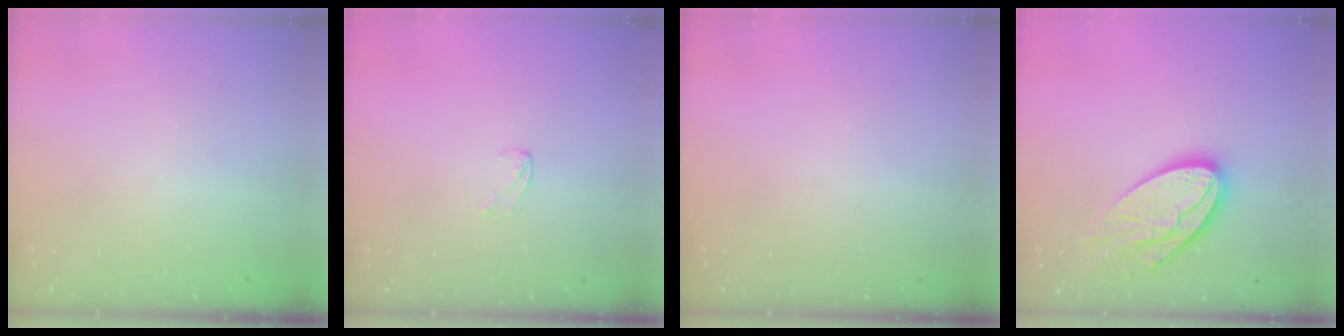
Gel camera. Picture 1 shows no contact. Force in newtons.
{"total": 3.6, "press": 3.6, "slide": 0.2}
{"total": 0.0}
{"total": 17.5, "press": 17.5, "slide": 1.0}